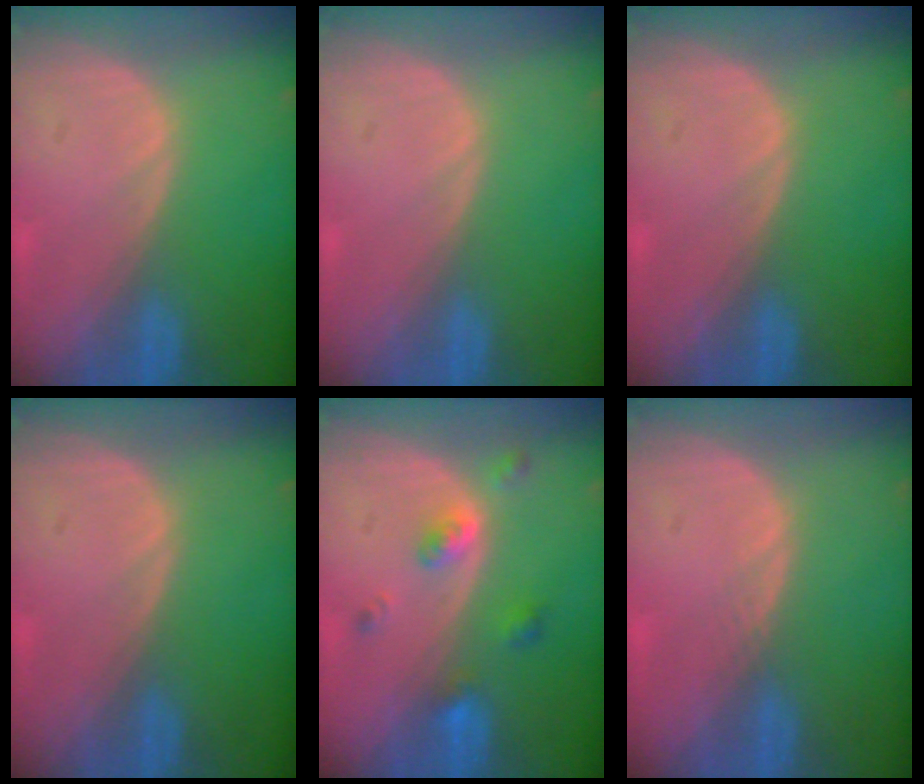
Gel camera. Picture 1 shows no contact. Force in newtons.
{"total": 0.0}
{"total": 0.0}
{"total": 0.0}
{"total": 4.4, "press": 4.1, "slide": 1.6}
{"total": 0.7, "press": 0.6, "slide": 0.3}